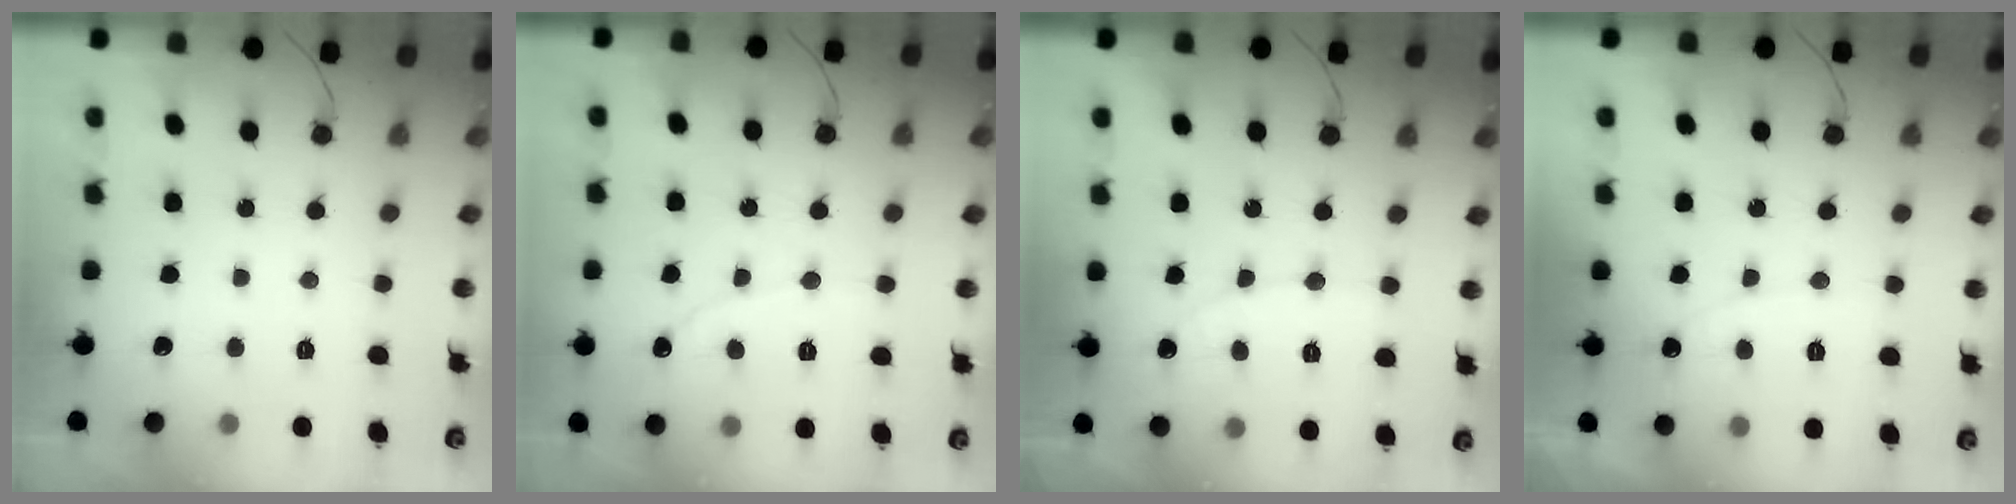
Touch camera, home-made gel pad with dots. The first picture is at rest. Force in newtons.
{"total": 2.2, "press": 2.2, "slide": 0.2}
{"total": 6.0, "press": 6.0, "slide": 0.5}
{"total": 5.3, "press": 5.3, "slide": 0.5}